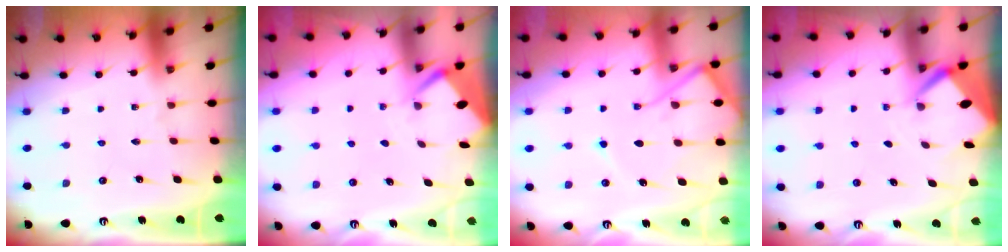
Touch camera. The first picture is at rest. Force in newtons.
{"total": 2.7, "press": 2.7, "slide": 0.3}
{"total": 10.2, "press": 10.1, "slide": 1.2}
{"total": 3.0, "press": 3.0, "slide": 0.2}